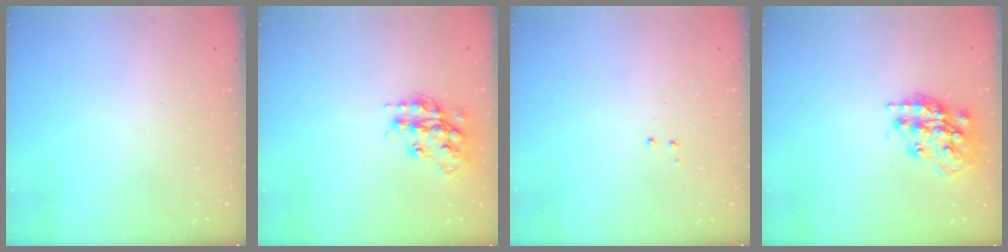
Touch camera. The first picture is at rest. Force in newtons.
{"total": 14.6, "press": 14.5, "slide": 0.7}
{"total": 2.9, "press": 2.8, "slide": 0.6}
{"total": 16.2, "press": 16.1, "slide": 1.2}